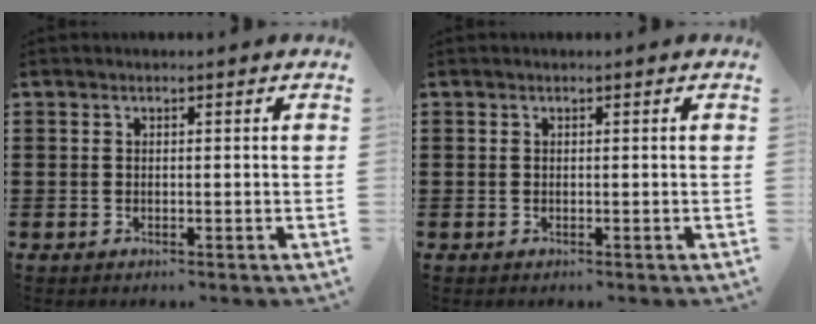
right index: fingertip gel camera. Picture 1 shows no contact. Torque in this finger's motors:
{"motor_torque": [-0.01, 0.01, 0.00, 0.00]}